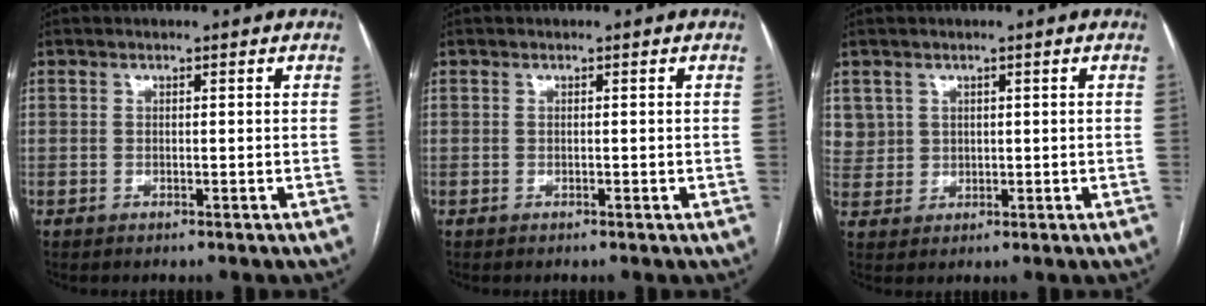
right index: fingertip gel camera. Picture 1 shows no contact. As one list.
[{"total": 0.0}, {"total": 4.3, "force": [1.8, 3.8, -0.1], "torque": [0.013, 0.008, 0.039]}]